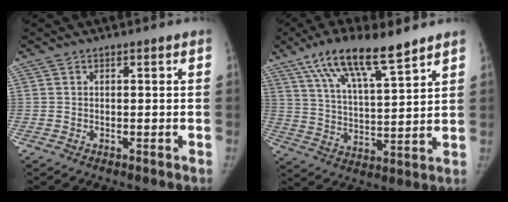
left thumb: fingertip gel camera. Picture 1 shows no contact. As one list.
[{"total": 15.1, "force": [10.1, 3.5, 10.6], "torque": [-0.174, -0.037, 0.188]}]